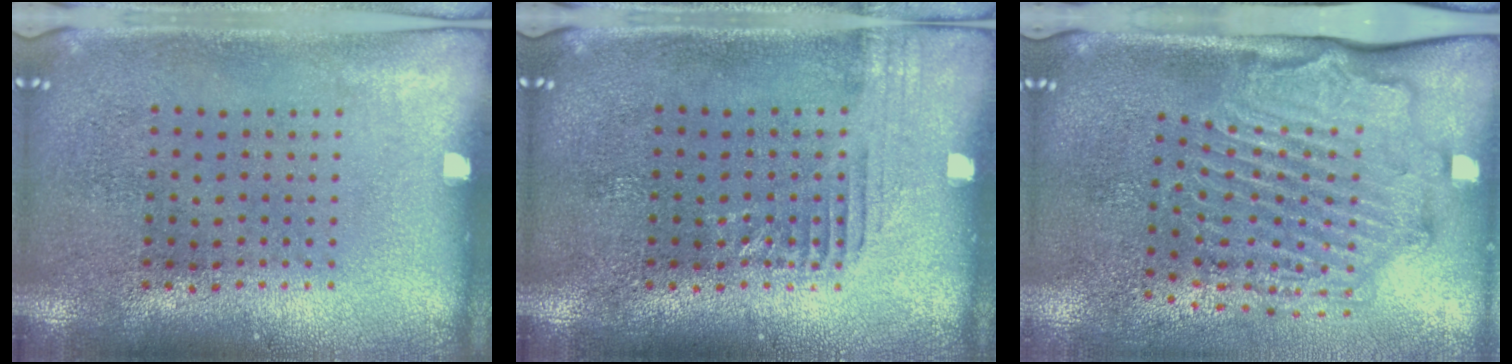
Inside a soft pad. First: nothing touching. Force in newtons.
{"total": 1.2, "press": 1.2, "slide": 0.1}
{"total": 2.1, "press": 2.0, "slide": 0.4}